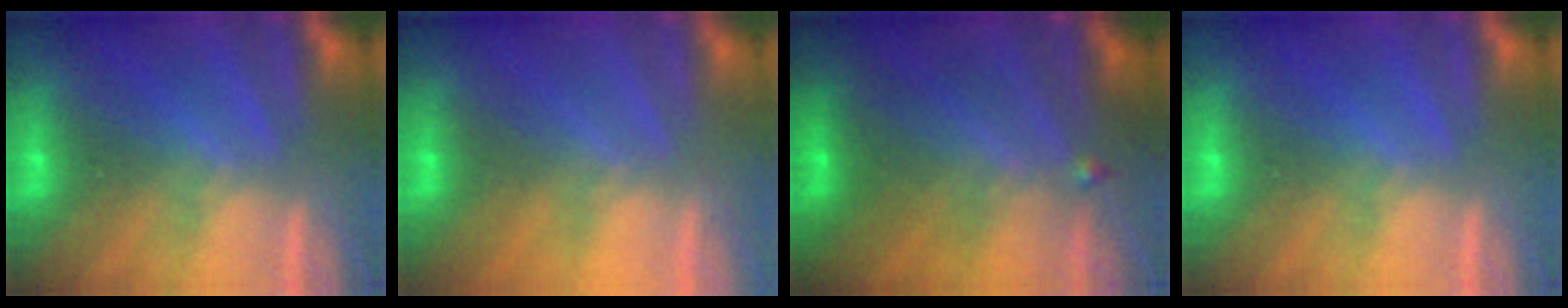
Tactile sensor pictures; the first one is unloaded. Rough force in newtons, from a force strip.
{"total": 5.2}
{"total": 7.0}
{"total": 0.0}